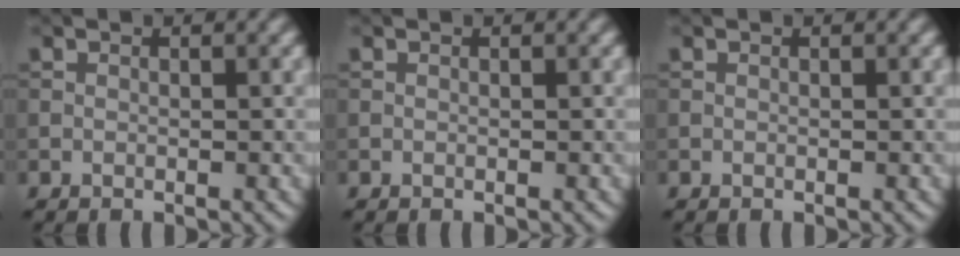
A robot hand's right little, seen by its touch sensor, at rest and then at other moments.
{"total": 0.0}
{"total": 0.0}